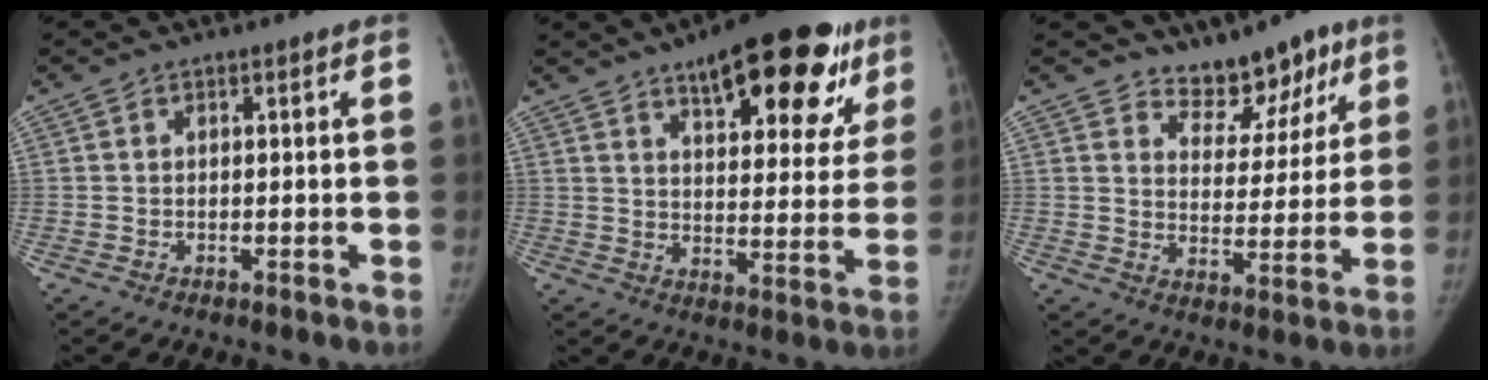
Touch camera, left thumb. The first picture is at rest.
{"total": 23.0, "force": [13.5, 8.6, 16.6], "torque": [-0.189, -0.029, 0.188]}
{"total": 9.7, "force": [7.6, 5.3, 2.9], "torque": [0.005, -0.049, 0.118]}